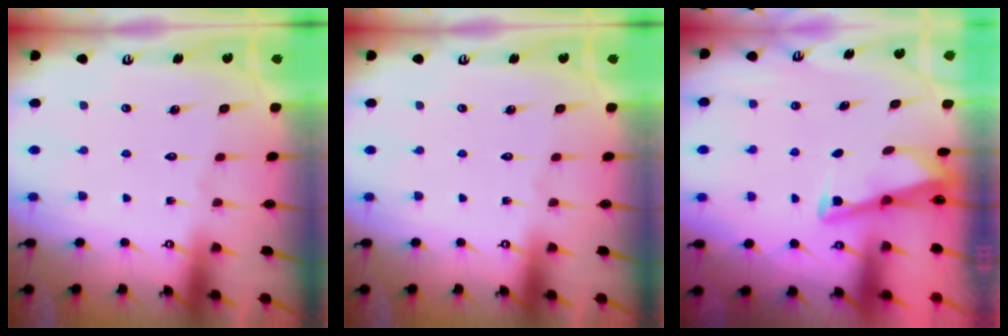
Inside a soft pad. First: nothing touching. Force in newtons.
{"total": 0.0}
{"total": 3.1, "press": 3.1, "slide": 0.3}